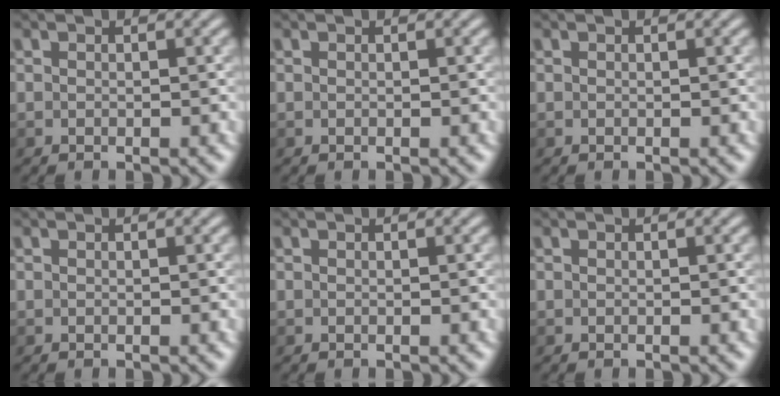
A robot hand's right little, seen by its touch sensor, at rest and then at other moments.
{"total": 0.0}
{"total": 0.0}
{"total": 0.0}
{"total": 0.0}
{"total": 0.0}